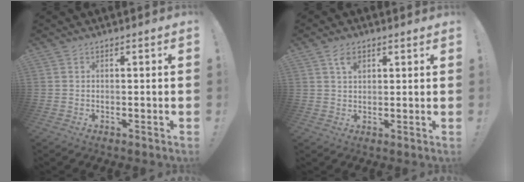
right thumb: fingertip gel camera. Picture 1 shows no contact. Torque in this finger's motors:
{"motor_torque": [0.40, 2.14, 0.96, 0.84, 0.07]}